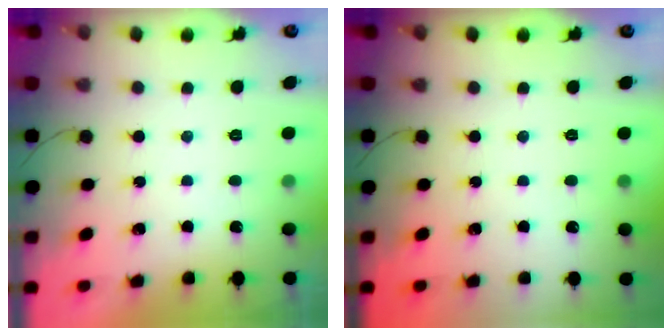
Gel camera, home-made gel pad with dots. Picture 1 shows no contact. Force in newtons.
{"total": 0.0}